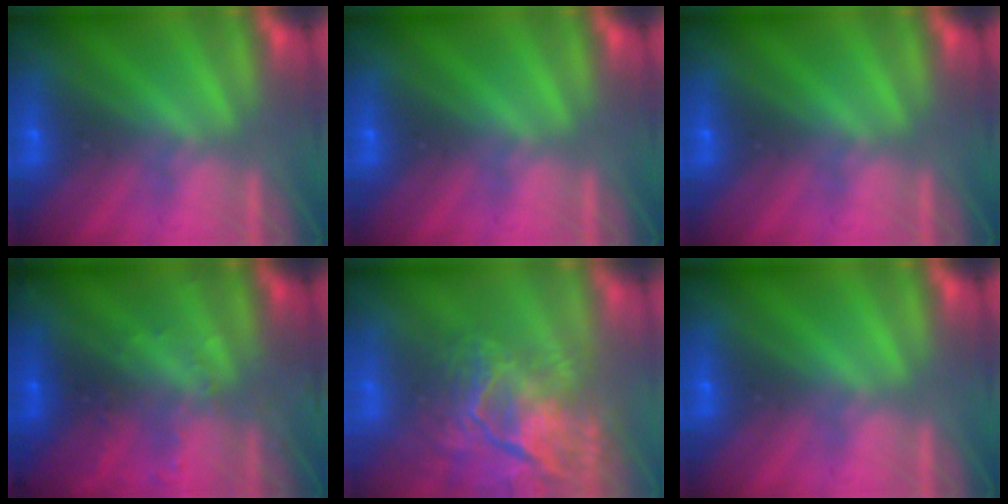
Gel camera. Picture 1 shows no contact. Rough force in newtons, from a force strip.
{"total": 0.0}
{"total": 0.0}
{"total": 2.9}
{"total": 7.9}
{"total": 0.0}